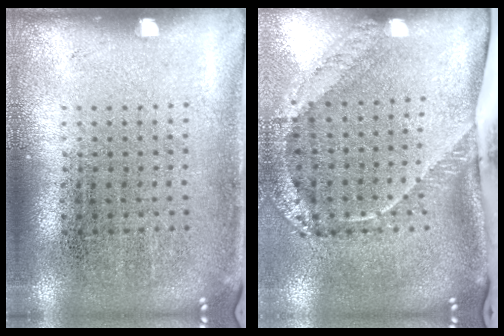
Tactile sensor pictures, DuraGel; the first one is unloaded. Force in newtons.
{"total": 2.7, "press": 1.8, "slide": 2.0}